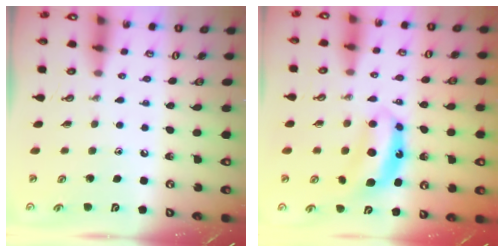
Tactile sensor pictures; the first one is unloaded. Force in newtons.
{"total": 6.8, "press": 6.8, "slide": 0.2}